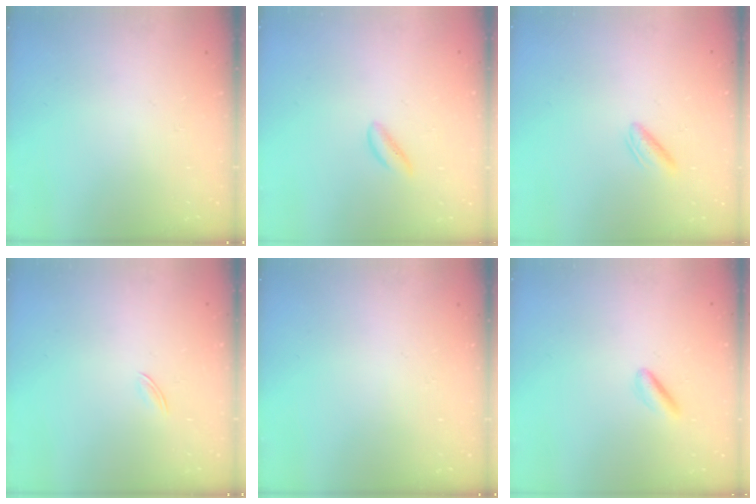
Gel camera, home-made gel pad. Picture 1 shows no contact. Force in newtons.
{"total": 1.3, "press": 1.2, "slide": 0.4}
{"total": 3.0, "press": 2.8, "slide": 0.9}
{"total": 1.7, "press": 1.7, "slide": 0.5}
{"total": 0.0}
{"total": 2.5, "press": 2.3, "slide": 1.0}